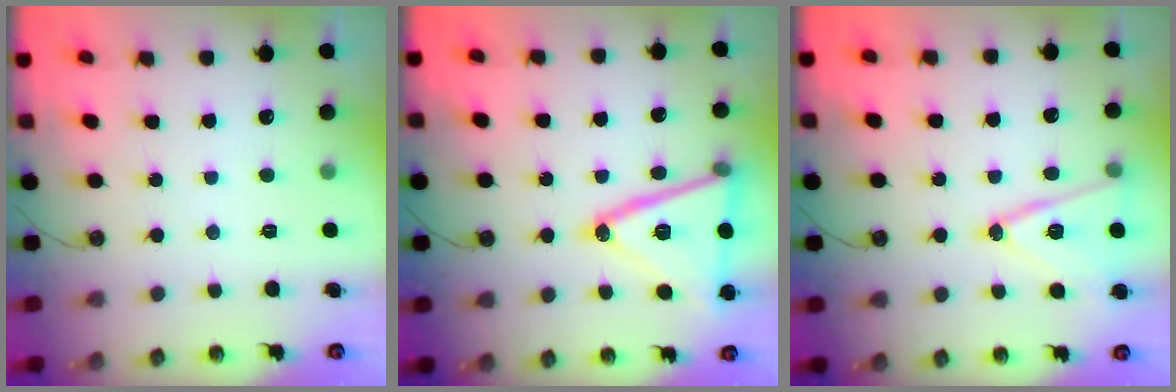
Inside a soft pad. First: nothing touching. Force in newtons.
{"total": 21.0, "press": 20.8, "slide": 3.4}
{"total": 14.0, "press": 13.6, "slide": 3.3}